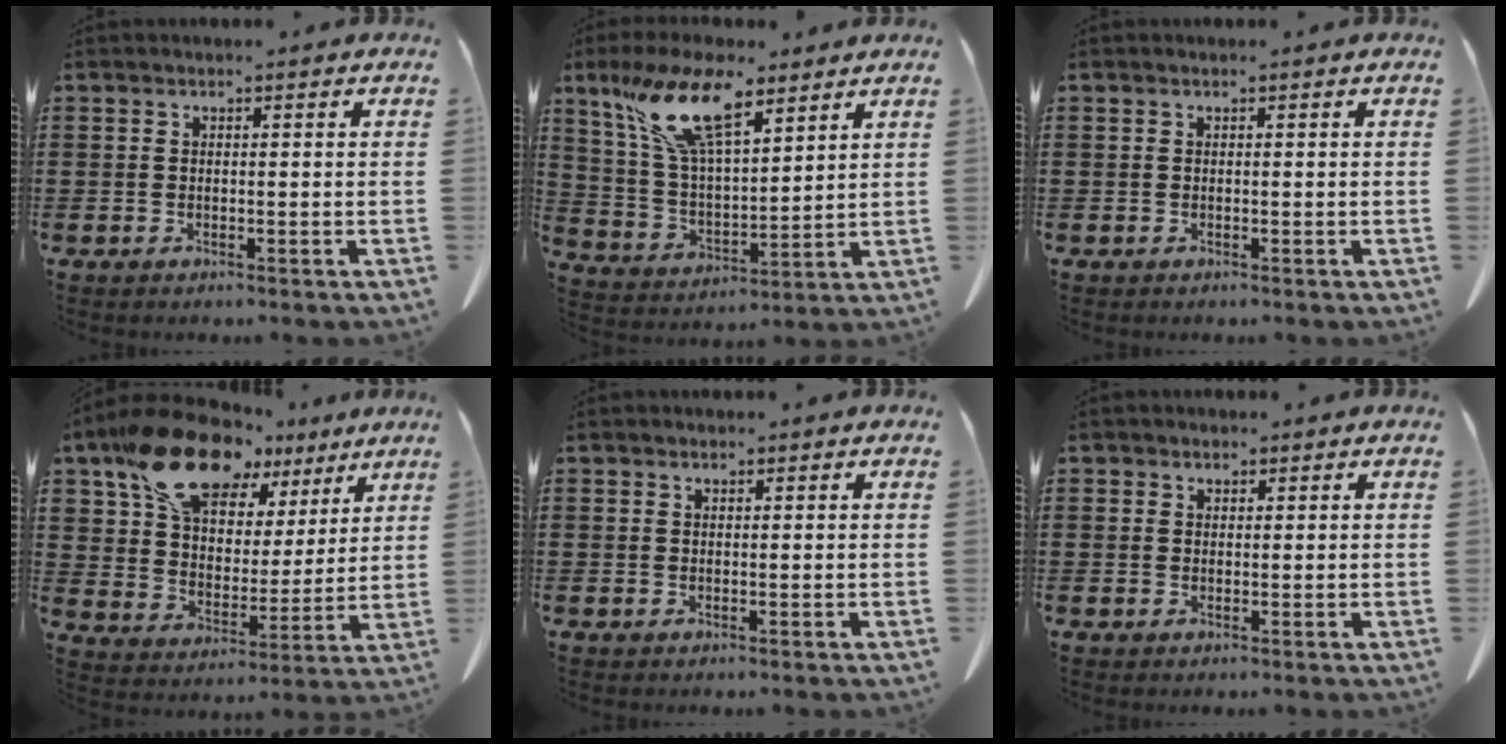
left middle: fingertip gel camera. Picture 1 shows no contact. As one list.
[{"total": 13.7, "force": [8.7, 4.6, 9.5], "torque": [-0.217, -0.016, 0.156]}, {"total": 0.0}, {"total": 16.3, "force": [12.2, 7.8, 7.3], "torque": [-0.166, -0.051, 0.225]}, {"total": 0.7, "force": [0.5, 0.5, 0.2], "torque": [-0.007, 0.001, 0.012]}, {"total": 1.3, "force": [1.1, 0.8, 0.1], "torque": [-0.006, 0.003, 0.022]}]